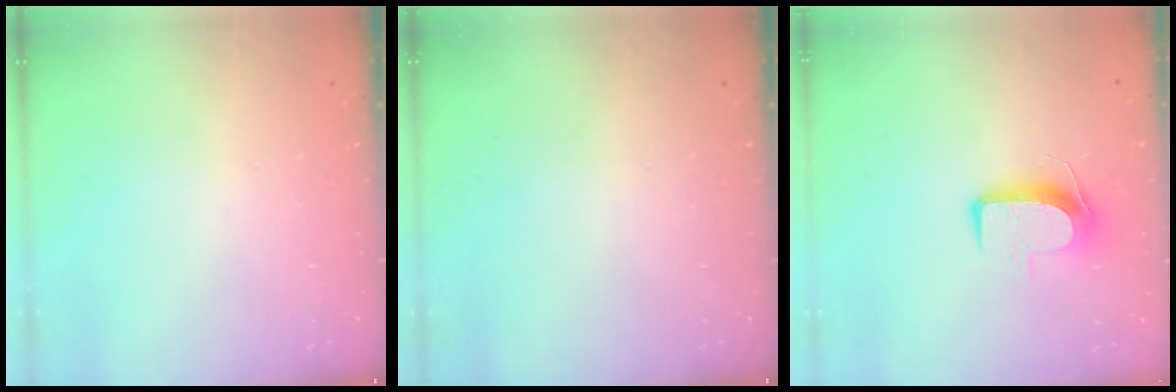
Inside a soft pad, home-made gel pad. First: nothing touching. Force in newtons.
{"total": 0.0}
{"total": 9.3, "press": 9.3, "slide": 1.1}